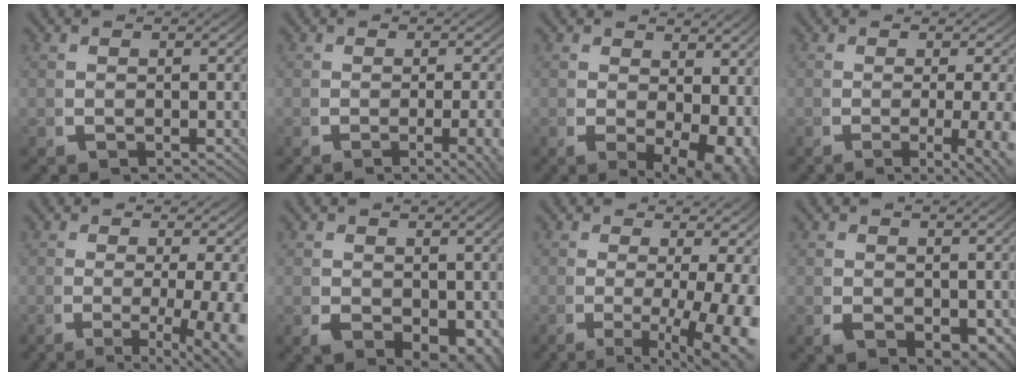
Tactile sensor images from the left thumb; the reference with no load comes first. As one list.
[{"total": 4.3, "force": [-1.4, 0.9, 3.9], "torque": [-0.061, -0.009, -0.018]}, {"total": 6.6, "force": [-0.8, 3.9, 5.3], "torque": [-0.078, -0.034, 0.007]}, {"total": 5.8, "force": [-2.0, 1.8, 5.1], "torque": [-0.079, -0.017, -0.025]}, {"total": 7.0, "force": [-2.0, 2.4, 6.3], "torque": [-0.098, -0.025, -0.020]}, {"total": 4.6, "force": [-0.6, 3.1, 3.4], "torque": [-0.057, -0.035, 0.014]}, {"total": 8.9, "force": [-2.1, 4.0, 7.7], "torque": [-0.123, -0.037, -0.017]}, {"total": 3.5, "force": [-0.4, 2.4, 2.4], "torque": [-0.042, -0.026, 0.013]}]